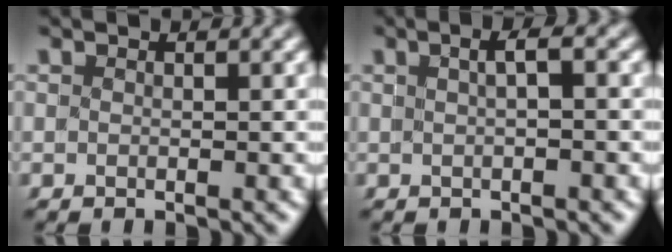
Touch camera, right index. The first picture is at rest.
{"total": 1.3, "force": [0.1, 0.1, 1.3], "torque": [-0.014, 0.004, 0.005]}